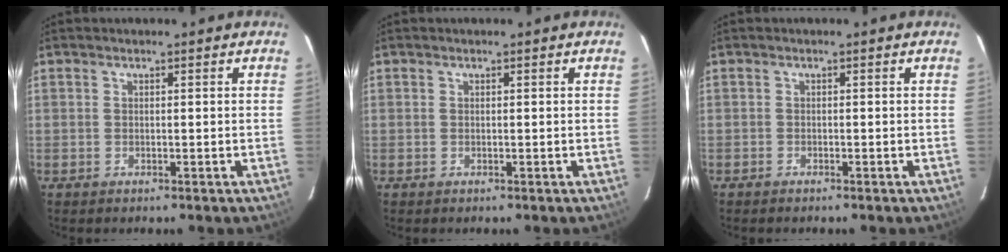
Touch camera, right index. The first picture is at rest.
{"total": 0.5, "force": [0.4, -0.2, 0.3], "torque": [-0.007, -0.004, 0.002]}
{"total": 0.6, "force": [-0.5, 0.2, 0.0], "torque": [-0.003, 0.002, -0.012]}